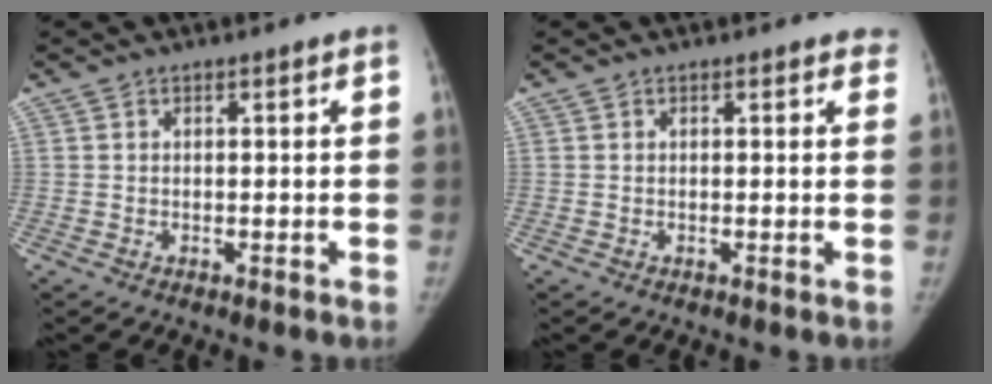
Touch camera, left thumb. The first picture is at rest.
{"total": 1.6, "force": [1.4, 0.7, 0.4], "torque": [0.009, -0.003, 0.002]}